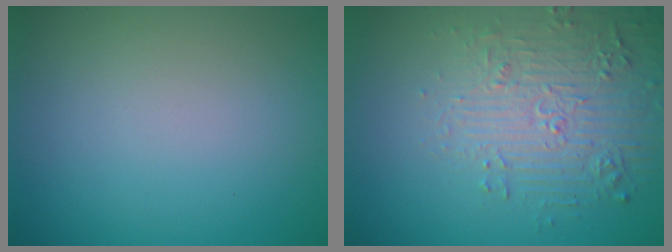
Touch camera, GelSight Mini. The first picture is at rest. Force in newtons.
{"total": 4.9, "press": 4.1, "slide": 2.7}